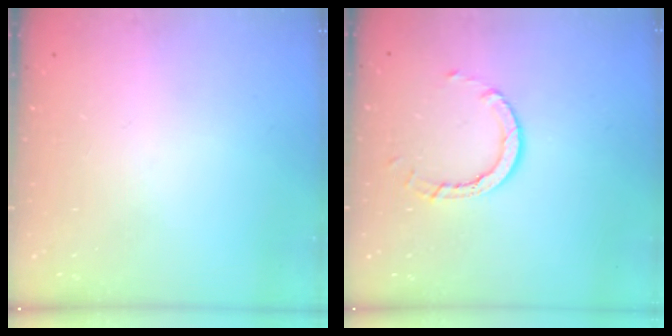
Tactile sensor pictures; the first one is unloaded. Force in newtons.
{"total": 5.0, "press": 5.0, "slide": 0.3}